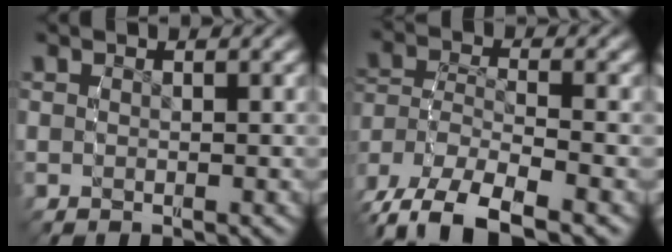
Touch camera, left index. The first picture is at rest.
{"total": 7.6, "force": [-3.1, 5.3, 4.5], "torque": [-0.111, -0.029, -0.042]}